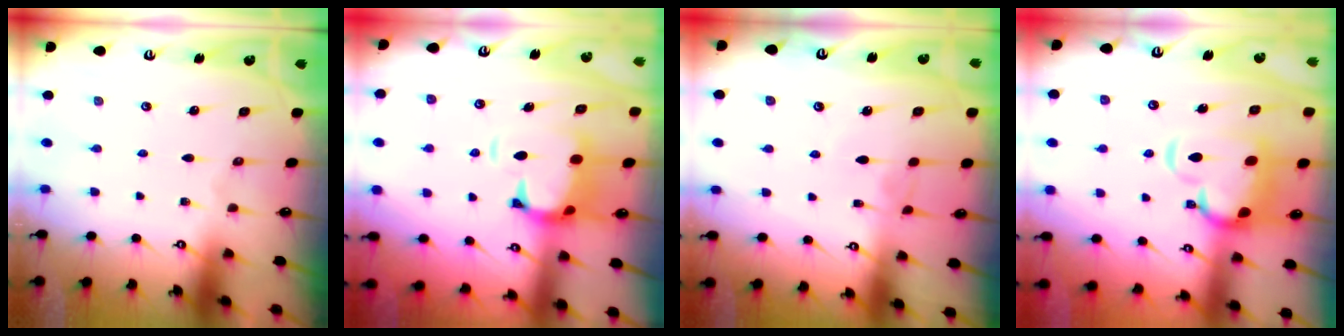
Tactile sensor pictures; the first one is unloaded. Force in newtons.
{"total": 4.6, "press": 4.4, "slide": 1.6}
{"total": 2.9, "press": 2.9, "slide": 0.3}
{"total": 7.1, "press": 6.8, "slide": 1.9}